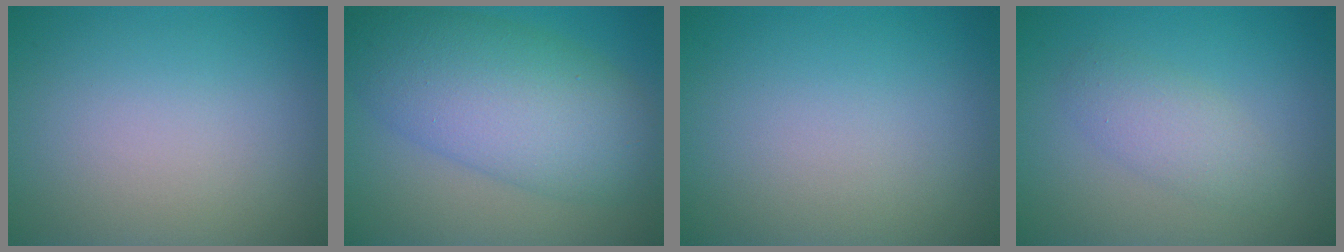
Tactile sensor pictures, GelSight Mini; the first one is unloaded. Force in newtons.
{"total": 9.3, "press": 9.3, "slide": 0.2}
{"total": 0.0}
{"total": 2.5, "press": 2.5, "slide": 0.1}